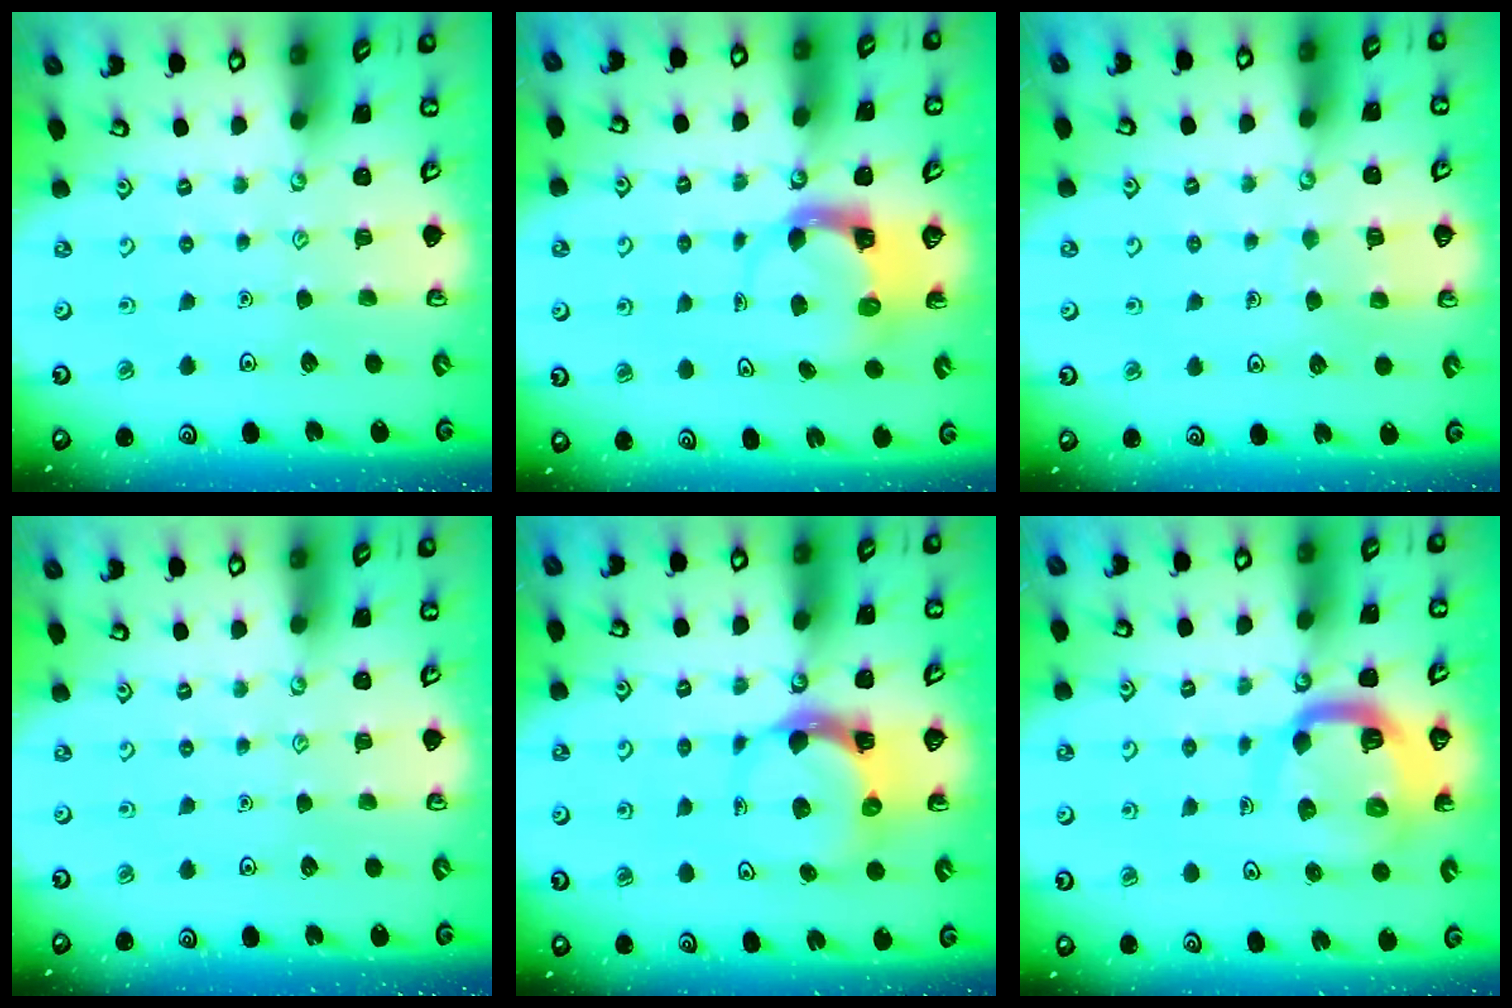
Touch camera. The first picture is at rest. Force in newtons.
{"total": 3.6, "press": 3.5, "slide": 0.5}
{"total": 5.3, "press": 5.3, "slide": 0.3}
{"total": 0.0}
{"total": 5.1, "press": 5.0, "slide": 0.7}
{"total": 12.8, "press": 12.7, "slide": 1.6}